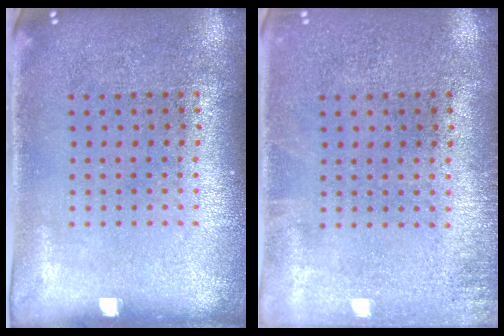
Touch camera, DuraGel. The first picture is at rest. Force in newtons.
{"total": 0.9, "press": 0.9, "slide": 0.2}